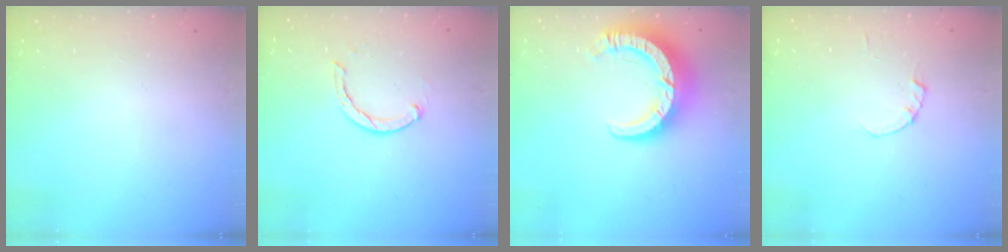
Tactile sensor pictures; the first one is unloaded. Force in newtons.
{"total": 2.4, "press": 2.4, "slide": 0.1}
{"total": 11.4, "press": 11.3, "slide": 1.1}
{"total": 0.0}